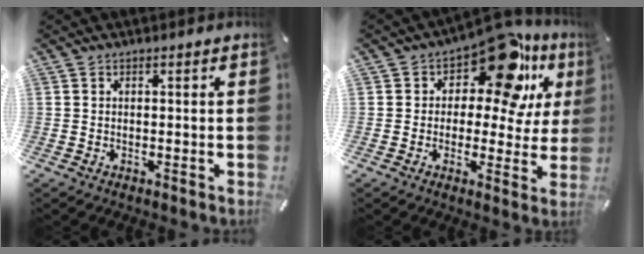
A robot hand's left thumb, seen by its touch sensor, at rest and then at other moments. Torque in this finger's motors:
{"motor_torque": [0.56, 0.50, 0.42, -0.20, 0.11]}